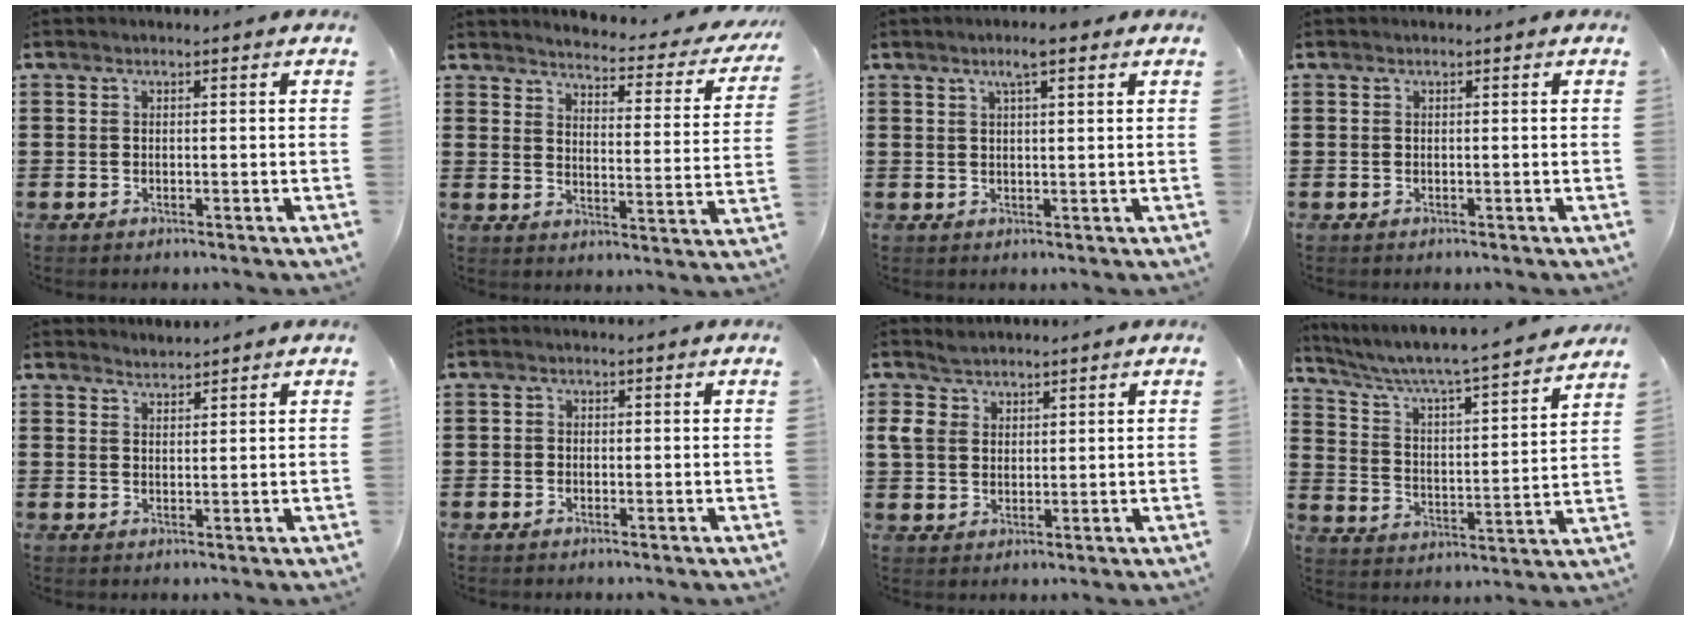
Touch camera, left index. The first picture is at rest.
{"total": 3.2, "force": [3.0, -0.1, 0.9], "torque": [-0.030, -0.034, 0.042]}
{"total": 4.0, "force": [2.4, 0.5, 3.2], "torque": [-0.059, 0.000, 0.040]}
{"total": 0.0}
{"total": 1.5, "force": [1.5, 0.0, -0.4], "torque": [0.003, 0.002, 0.031]}
{"total": 1.0, "force": [-0.6, 0.8, 0.2], "torque": [-0.006, 0.002, -0.013]}
{"total": 4.2, "force": [2.5, 3.2, 1.1], "torque": [-0.034, 0.013, 0.048]}
{"total": 4.7, "force": [4.3, -0.3, 1.9], "torque": [-0.060, -0.042, 0.060]}